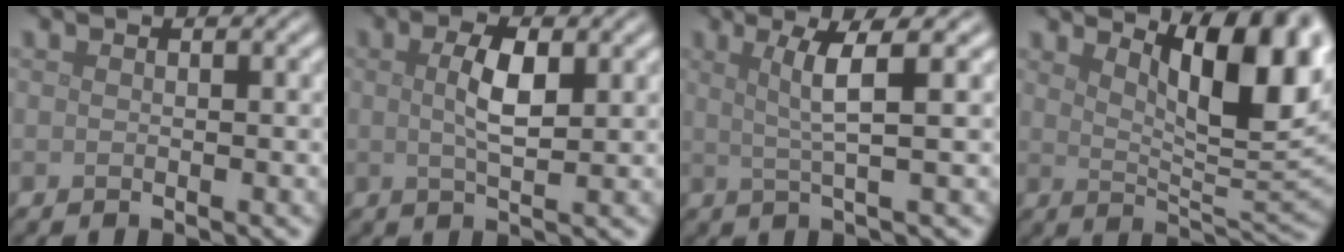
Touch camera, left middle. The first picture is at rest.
{"total": 3.2, "force": [0.7, 1.0, 3.0], "torque": [-0.060, 0.002, 0.013]}
{"total": 3.5, "force": [1.1, 0.4, 3.3], "torque": [-0.057, 0.001, 0.021]}
{"total": 10.1, "force": [4.6, 3.0, 8.5], "torque": [-0.119, 0.004, 0.076]}